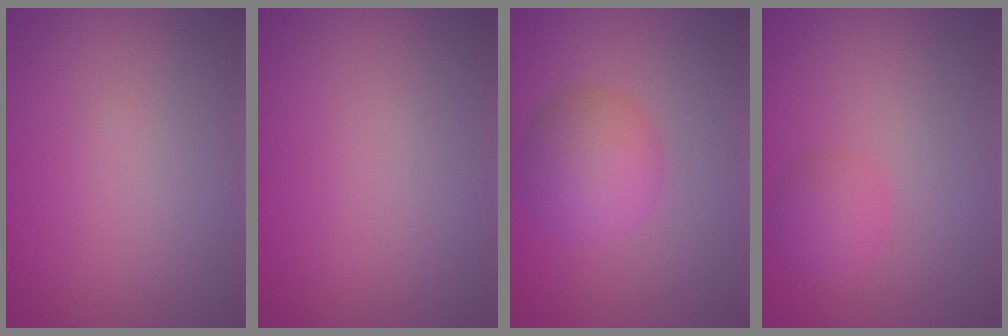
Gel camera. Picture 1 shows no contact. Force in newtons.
{"total": 0.0}
{"total": 4.9, "press": 4.8, "slide": 0.0}
{"total": 2.0, "press": 2.0, "slide": 0.1}